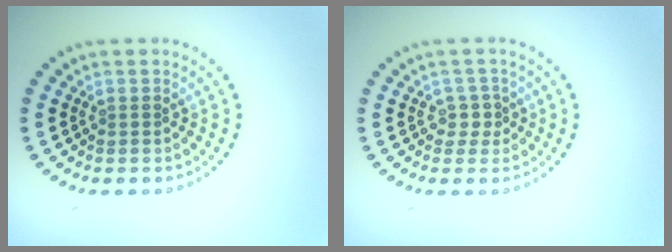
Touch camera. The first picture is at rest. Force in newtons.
{"total": 1.5, "press": 1.2, "slide": 0.9}